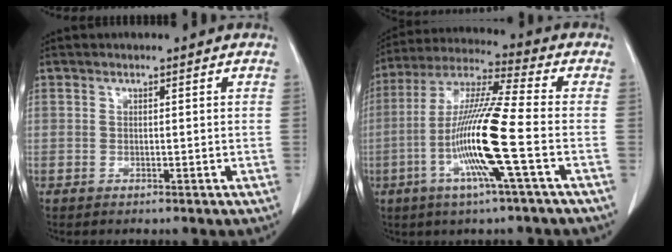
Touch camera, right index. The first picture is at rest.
{"total": 14.3, "force": [-4.0, -0.8, 13.8], "torque": [-0.275, -0.008, -0.086]}